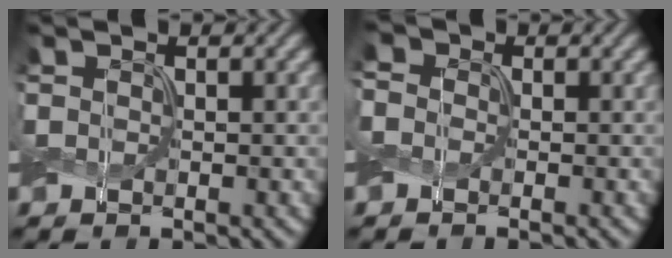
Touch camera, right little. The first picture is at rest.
{"total": 2.4, "force": [0.2, 2.1, 1.2], "torque": [-0.026, 0.011, -0.014]}